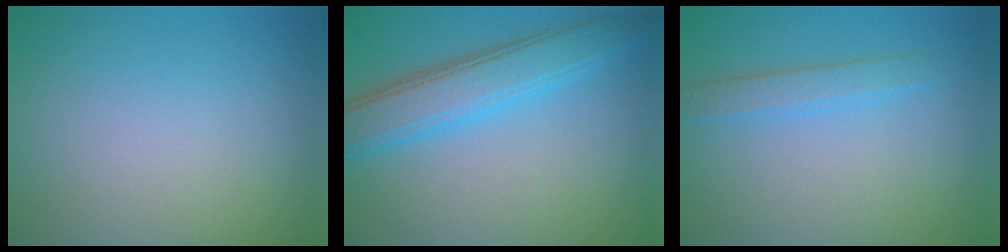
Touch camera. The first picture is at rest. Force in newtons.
{"total": 5.5, "press": 5.5, "slide": 0.2}
{"total": 2.1, "press": 2.1, "slide": 0.1}